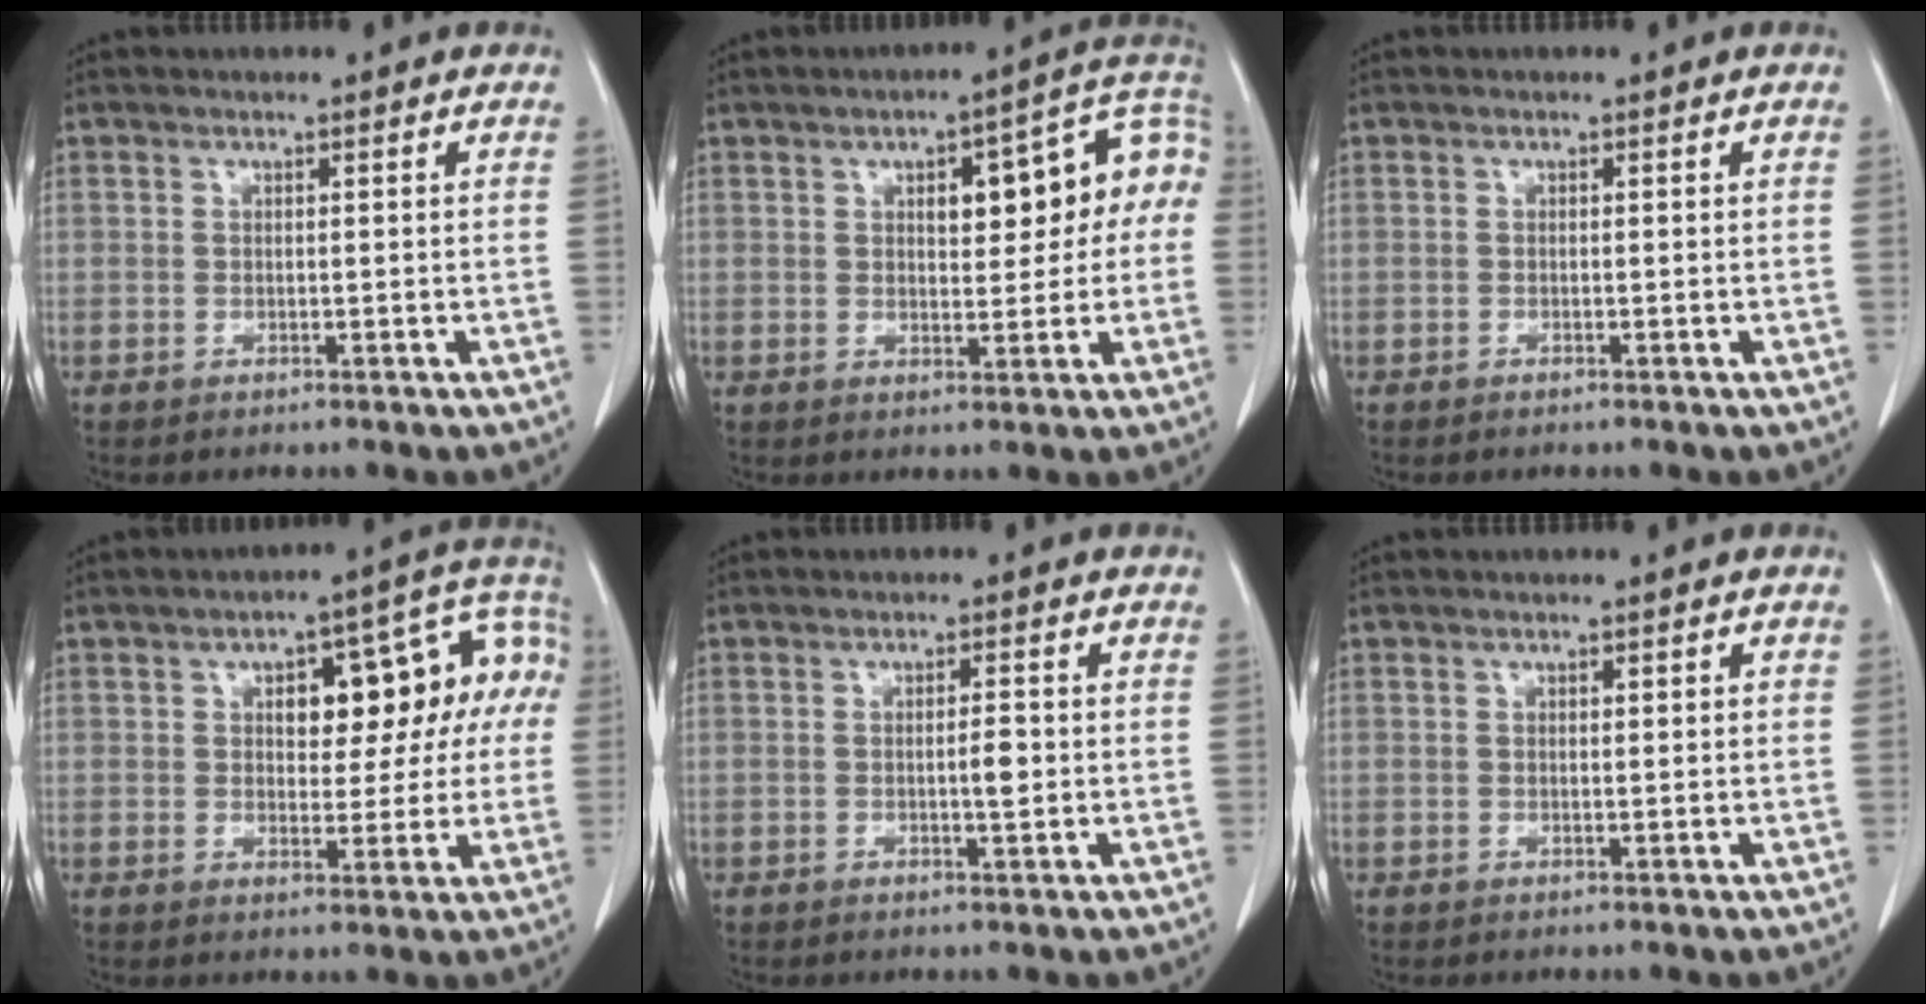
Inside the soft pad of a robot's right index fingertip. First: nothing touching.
{"total": 11.6, "force": [2.1, 4.3, 10.6], "torque": [-0.133, 0.044, 0.029]}
{"total": 0.0}
{"total": 12.1, "force": [2.3, 5.8, 10.4], "torque": [-0.123, 0.050, 0.032]}
{"total": 2.3, "force": [-0.1, 0.3, 2.3], "torque": [-0.041, 0.001, -0.001]}
{"total": 0.7, "force": [0.3, 0.3, 0.6], "torque": [-0.010, 0.000, 0.004]}